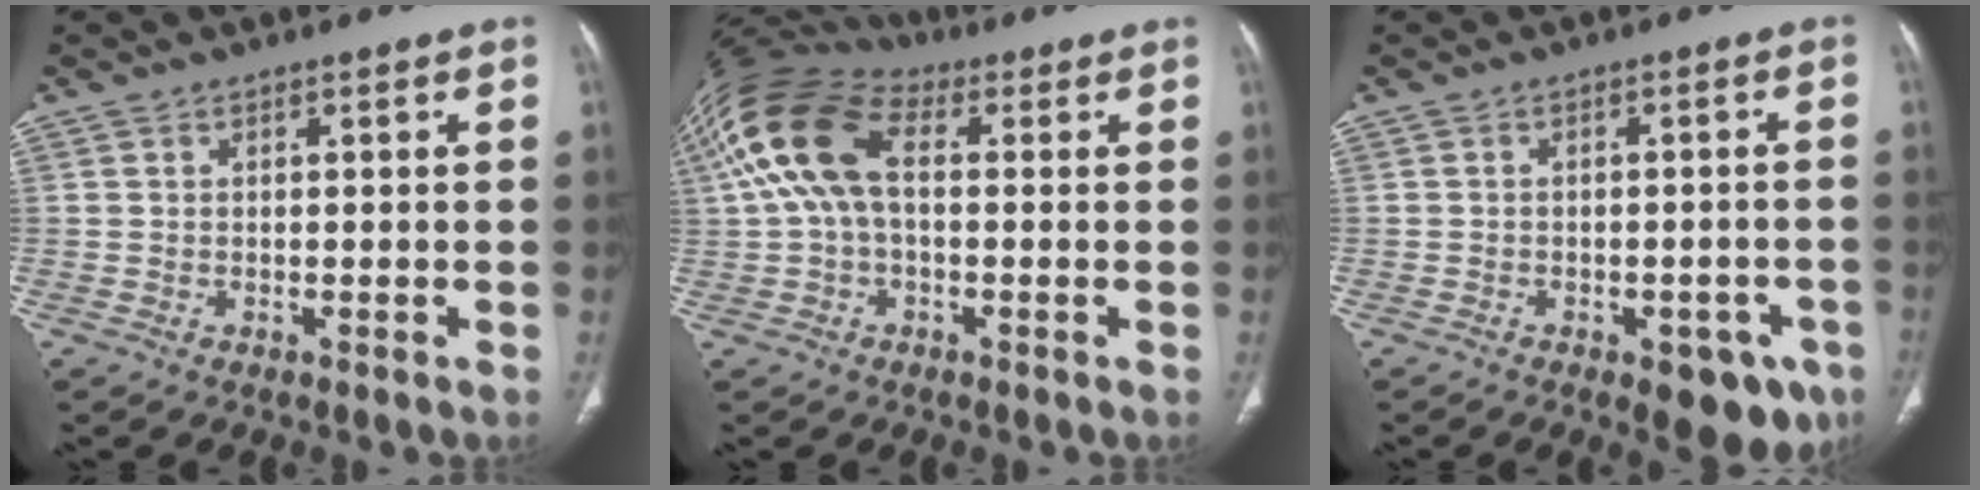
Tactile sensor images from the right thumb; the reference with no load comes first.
{"total": 14.2, "force": [2.0, 8.4, 11.3], "torque": [-0.242, 0.043, 0.030]}
{"total": 9.1, "force": [-5.1, 4.4, 6.1], "torque": [-0.045, 0.018, -0.061]}